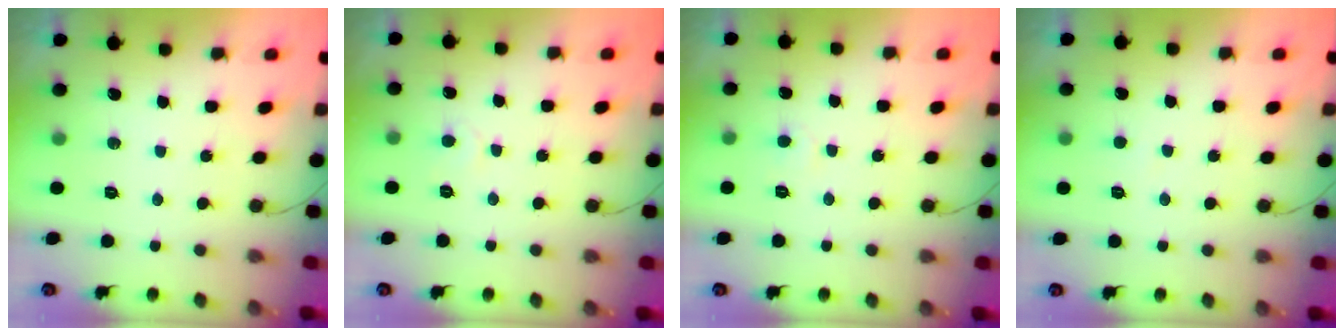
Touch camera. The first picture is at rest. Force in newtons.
{"total": 4.5, "press": 4.4, "slide": 0.4}
{"total": 2.2, "press": 2.2, "slide": 0.2}
{"total": 1.7, "press": 1.7, "slide": 0.2}